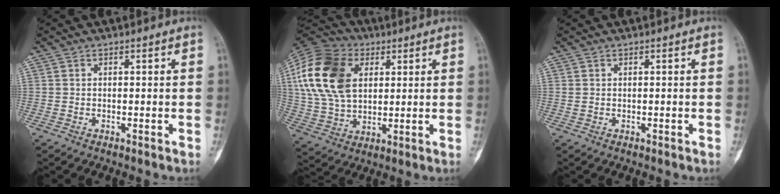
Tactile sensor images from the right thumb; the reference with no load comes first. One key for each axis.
{"total": 21.1, "fx": 5.5, "fy": 14.4, "fz": 14.4, "tx": -0.287, "ty": 0.004, "tz": 0.097}
{"total": 0.5, "fx": 0.0, "fy": 0.4, "fz": 0.3, "tx": -0.013, "ty": 0.005, "tz": 0.005}